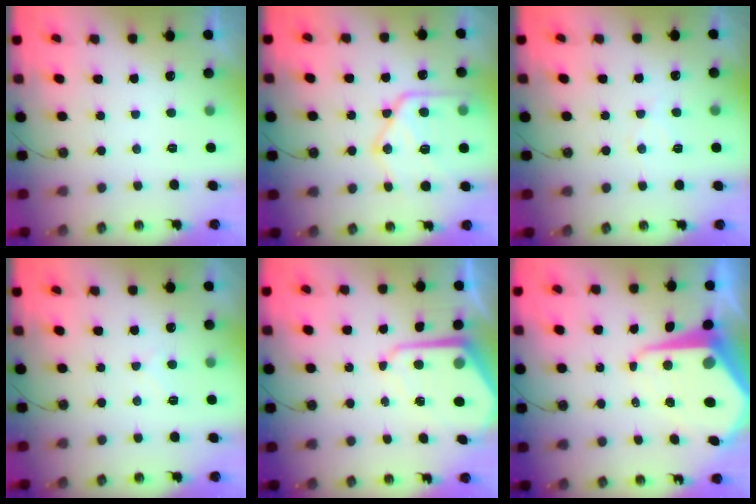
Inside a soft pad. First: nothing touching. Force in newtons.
{"total": 17.6, "press": 17.6, "slide": 1.7}
{"total": 6.8, "press": 6.7, "slide": 0.6}
{"total": 6.5, "press": 6.5, "slide": 0.6}
{"total": 9.7, "press": 9.7, "slide": 0.7}
{"total": 14.1, "press": 14.1, "slide": 1.2}